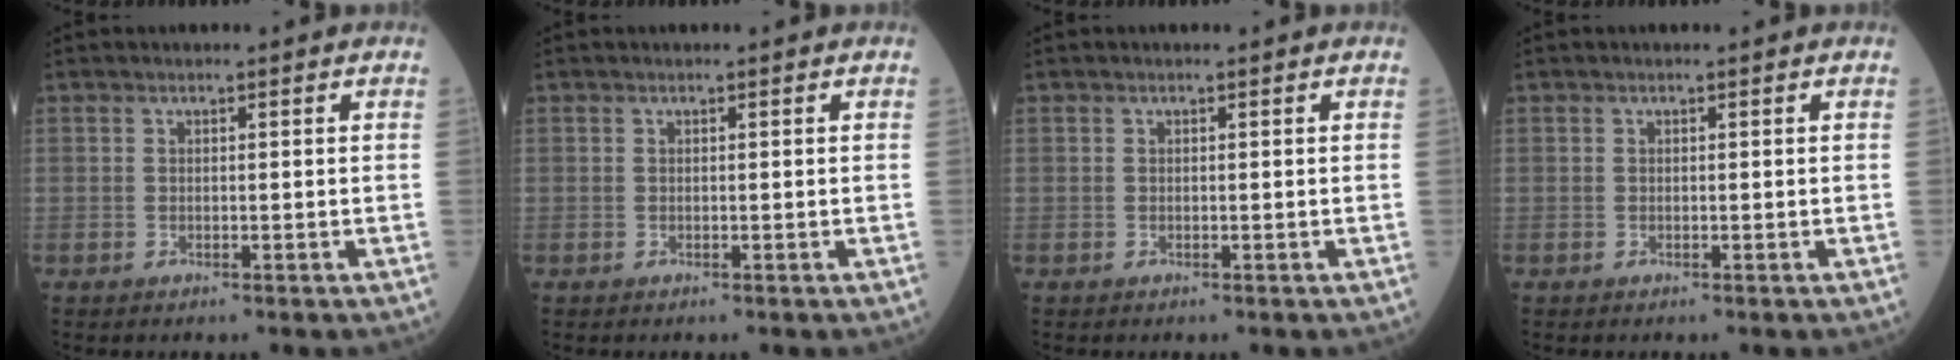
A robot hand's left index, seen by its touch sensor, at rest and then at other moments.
{"total": 0.0}
{"total": 0.0}
{"total": 0.0}